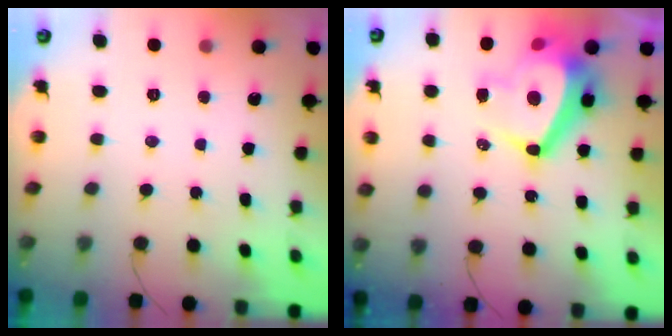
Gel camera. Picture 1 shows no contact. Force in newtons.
{"total": 10.7, "press": 10.2, "slide": 3.1}